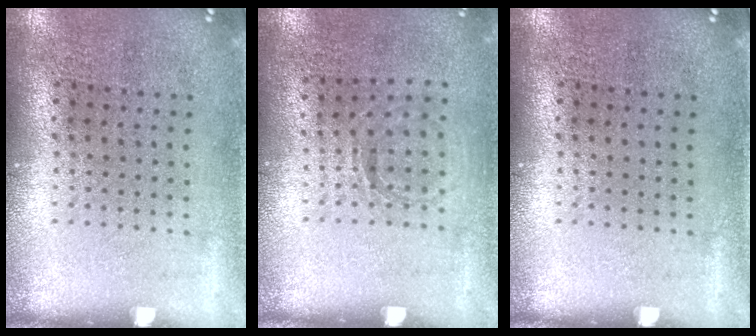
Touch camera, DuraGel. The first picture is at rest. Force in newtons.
{"total": 0.8, "press": 0.8, "slide": 0.2}
{"total": 0.0}